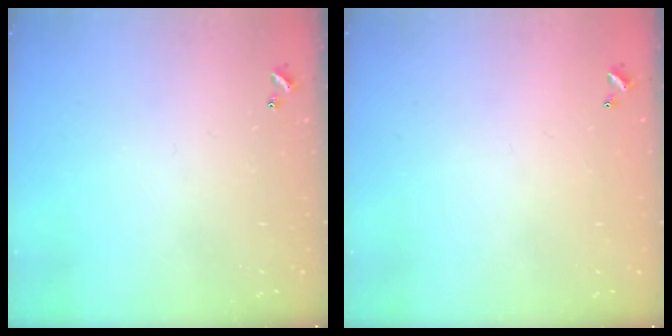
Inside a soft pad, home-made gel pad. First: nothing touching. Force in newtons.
{"total": 2.9, "press": 2.9, "slide": 0.1}